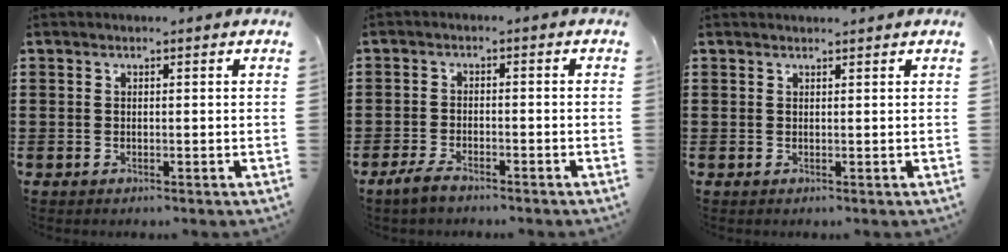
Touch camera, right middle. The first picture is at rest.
{"total": 2.5, "force": [-2.0, 0.7, 1.3], "torque": [-0.030, 0.004, -0.042]}
{"total": 1.0, "force": [1.0, -0.1, 0.1], "torque": [-0.003, -0.001, 0.018]}